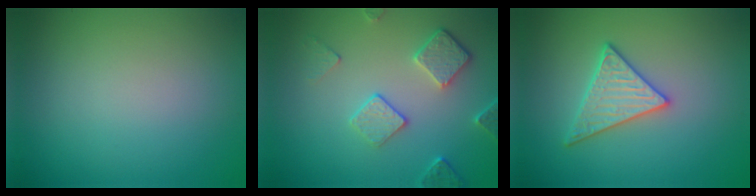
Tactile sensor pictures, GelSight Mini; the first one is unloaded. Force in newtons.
{"total": 3.8, "press": 3.1, "slide": 2.1}
{"total": 3.1, "press": 3.0, "slide": 0.7}